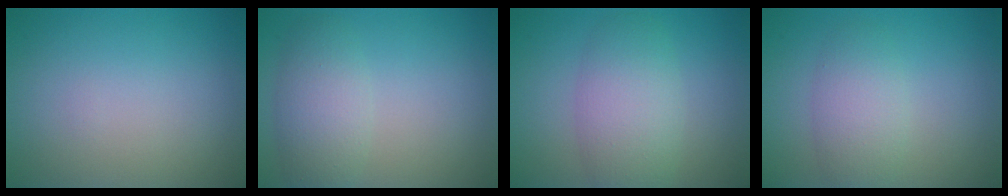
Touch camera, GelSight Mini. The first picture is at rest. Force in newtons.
{"total": 3.5, "press": 3.5, "slide": 0.3}
{"total": 5.1, "press": 5.1, "slide": 0.1}
{"total": 3.3, "press": 3.2, "slide": 0.1}